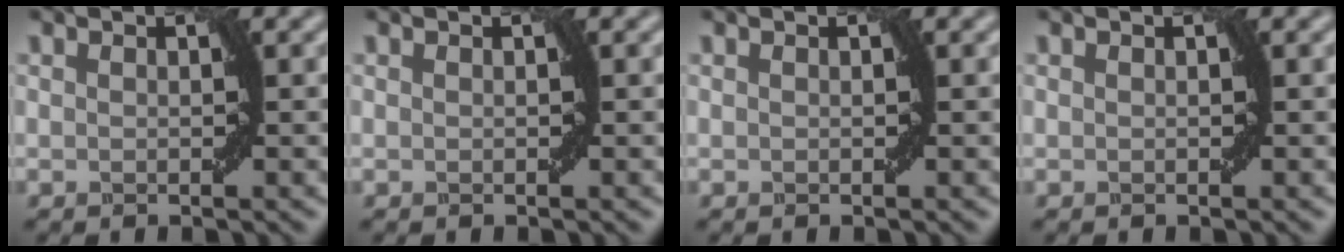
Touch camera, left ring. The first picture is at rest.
{"total": 0.0}
{"total": 0.0}
{"total": 0.0}